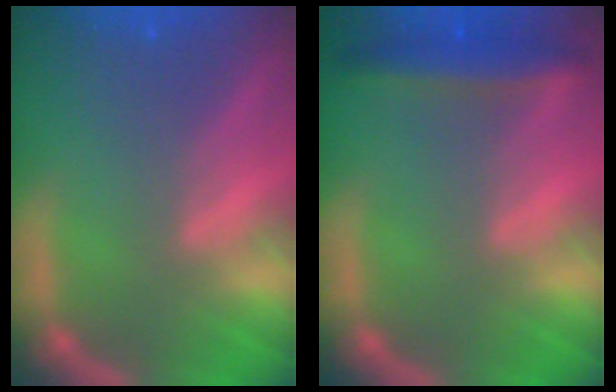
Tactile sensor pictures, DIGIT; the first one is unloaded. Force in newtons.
{"total": 3.5}